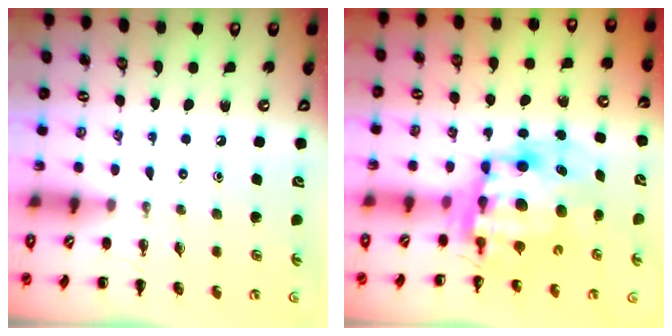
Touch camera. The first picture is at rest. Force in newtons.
{"total": 10.9, "press": 10.6, "slide": 2.4}